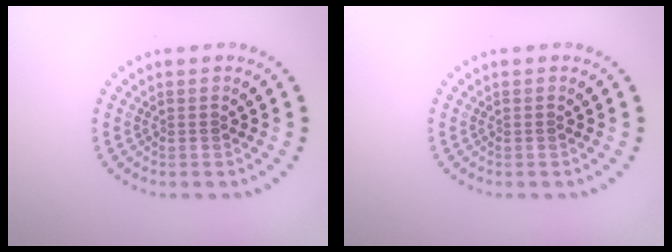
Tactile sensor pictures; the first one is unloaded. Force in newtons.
{"total": 0.0}